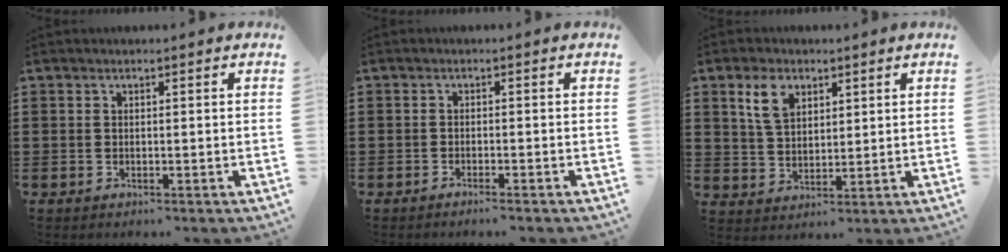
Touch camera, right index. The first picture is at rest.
{"total": 1.0, "force": [-0.9, -0.1, 0.4], "torque": [-0.008, -0.001, -0.018]}
{"total": 6.0, "force": [3.3, 3.7, 3.4], "torque": [-0.076, 0.010, 0.059]}